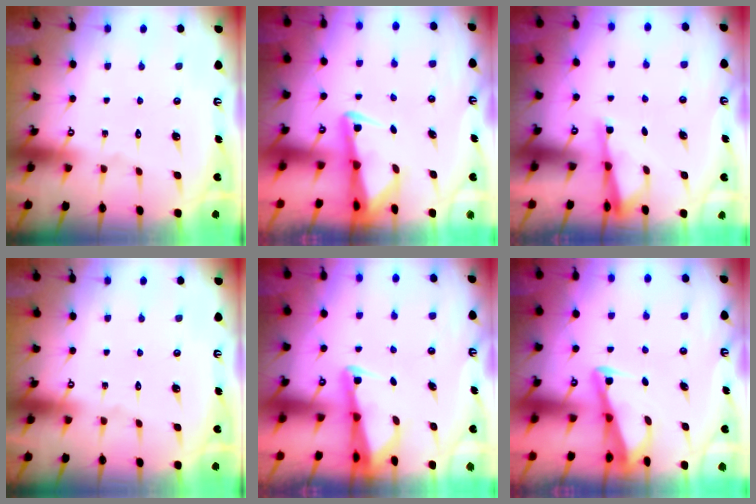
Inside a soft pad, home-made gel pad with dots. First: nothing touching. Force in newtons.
{"total": 2.5, "press": 2.4, "slide": 0.6}
{"total": 2.2, "press": 2.2, "slide": 0.3}
{"total": 0.0}
{"total": 2.6, "press": 2.6, "slide": 0.3}
{"total": 2.8, "press": 2.8, "slide": 0.3}